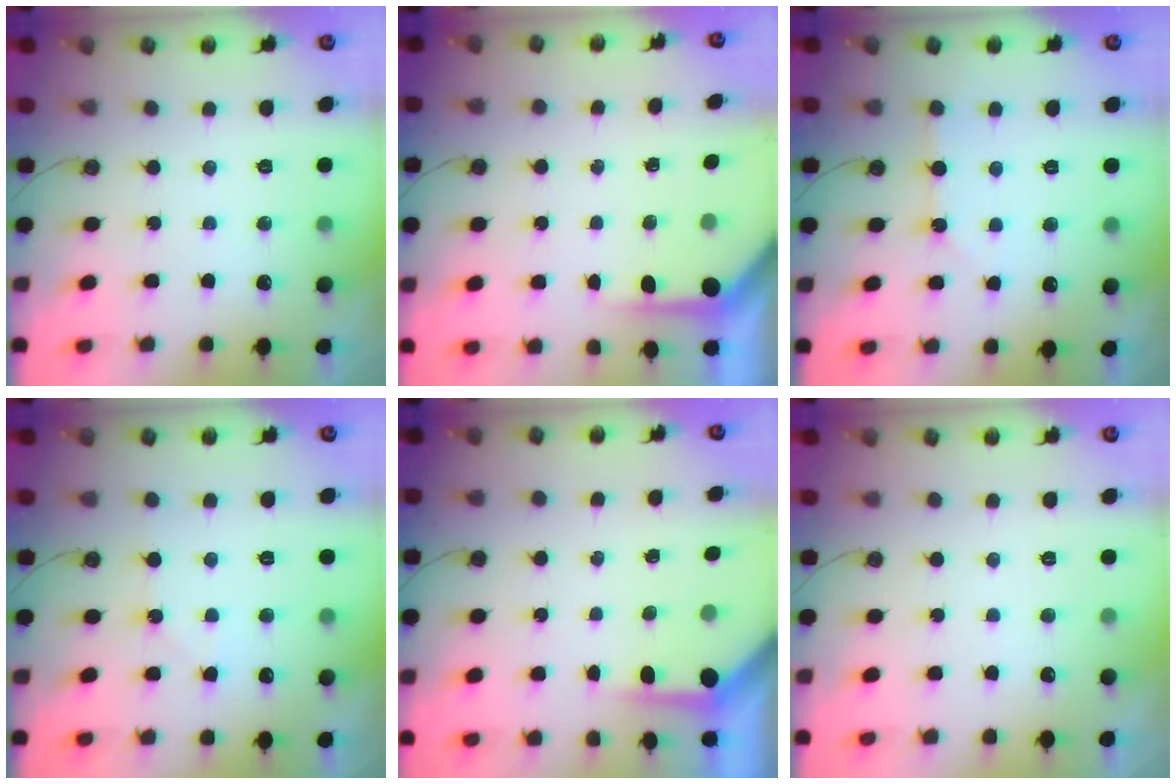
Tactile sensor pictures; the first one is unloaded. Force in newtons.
{"total": 3.5, "press": 3.5, "slide": 0.4}
{"total": 2.7, "press": 2.7, "slide": 0.4}
{"total": 3.4, "press": 3.3, "slide": 0.6}
{"total": 3.6, "press": 3.6, "slide": 0.4}
{"total": 0.0}